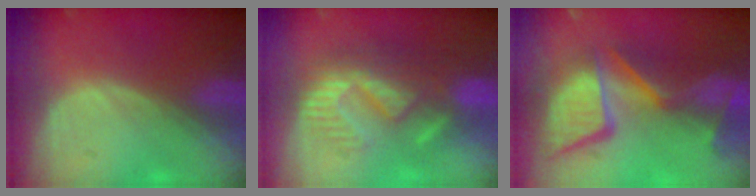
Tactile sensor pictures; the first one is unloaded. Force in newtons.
{"total": 9.1, "press": 8.9, "slide": 1.9}
{"total": 13.8, "press": 11.3, "slide": 8.0}